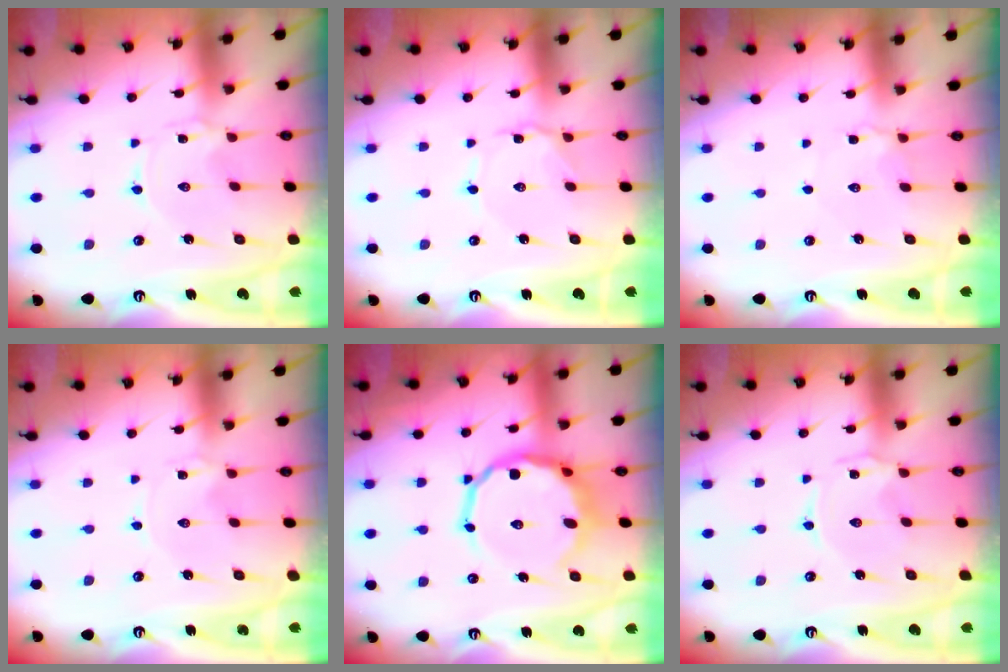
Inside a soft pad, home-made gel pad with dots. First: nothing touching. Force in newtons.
{"total": 2.1, "press": 2.0, "slide": 0.2}
{"total": 3.8, "press": 3.8, "slide": 0.6}
{"total": 0.0}
{"total": 13.3, "press": 12.7, "slide": 3.8}
{"total": 0.0}